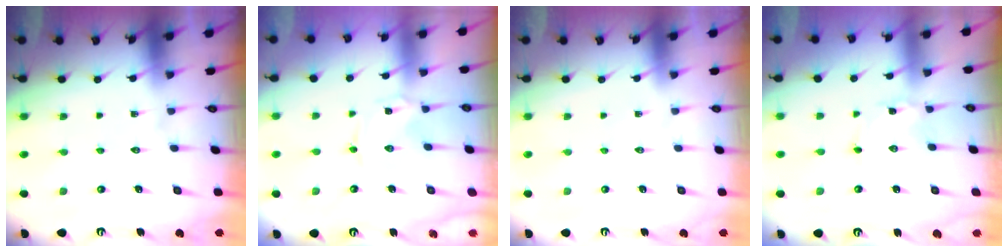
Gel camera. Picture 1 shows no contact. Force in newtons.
{"total": 0.0}
{"total": 0.0}
{"total": 1.4, "press": 1.4, "slide": 0.1}